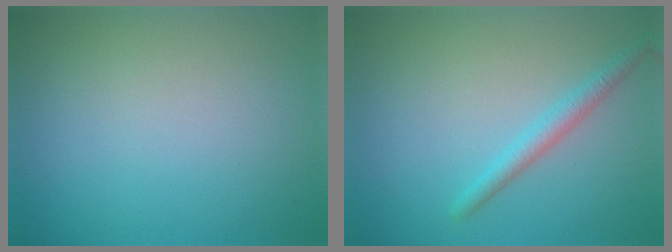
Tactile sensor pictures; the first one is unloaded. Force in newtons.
{"total": 1.9, "press": 1.9, "slide": 0.2}